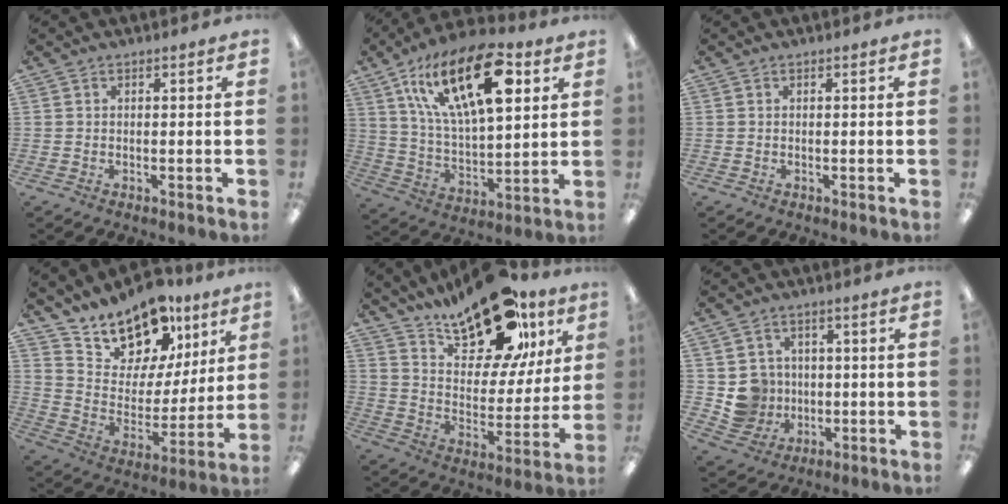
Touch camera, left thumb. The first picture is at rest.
{"total": 24.0, "force": [11.4, 10.5, 18.3], "torque": [-0.315, -0.047, 0.186]}
{"total": 0.0}
{"total": 14.8, "force": [13.1, 6.6, 2.0], "torque": [-0.057, -0.123, 0.242]}
{"total": 22.6, "force": [16.4, 9.8, 12.1], "torque": [-0.187, -0.098, 0.282]}
{"total": 7.6, "force": [0.2, 7.5, 1.0], "torque": [-0.035, 0.004, 0.018]}